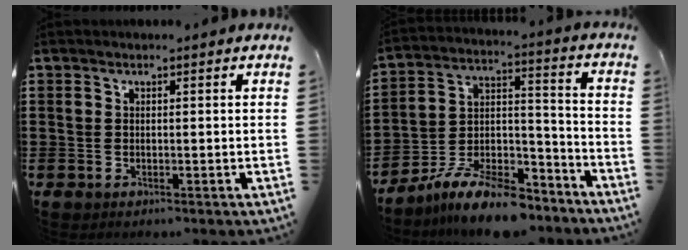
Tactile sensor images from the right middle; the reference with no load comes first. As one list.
[{"total": 11.8, "force": [-10.1, 2.8, 5.5], "torque": [-0.101, 0.034, -0.193]}]